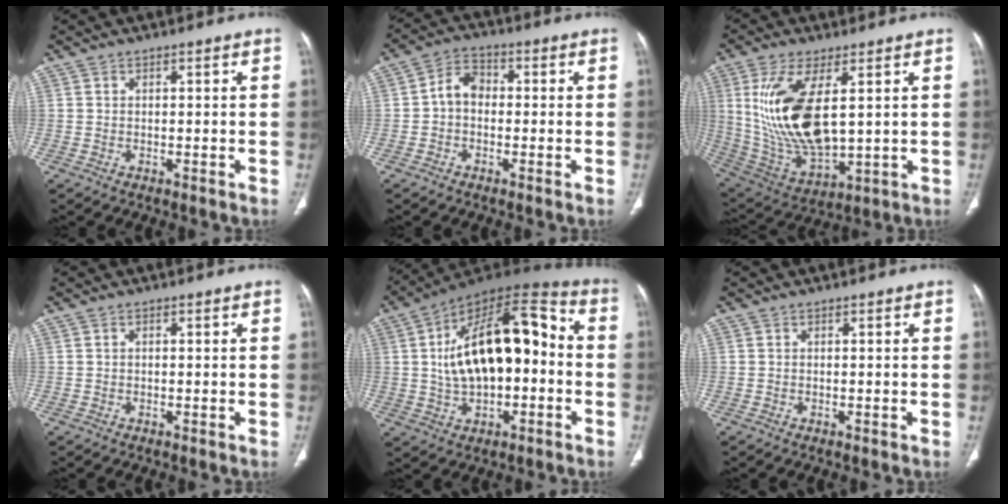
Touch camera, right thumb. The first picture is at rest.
{"total": 5.3, "force": [-0.5, 4.0, 3.5], "torque": [-0.045, 0.018, -0.022]}
{"total": 18.3, "force": [3.7, 8.0, 16.1], "torque": [-0.323, -0.026, 0.090]}
{"total": 0.0}
{"total": 22.0, "force": [0.3, 11.3, 18.9], "torque": [-0.297, 0.045, 0.004]}
{"total": 0.0}